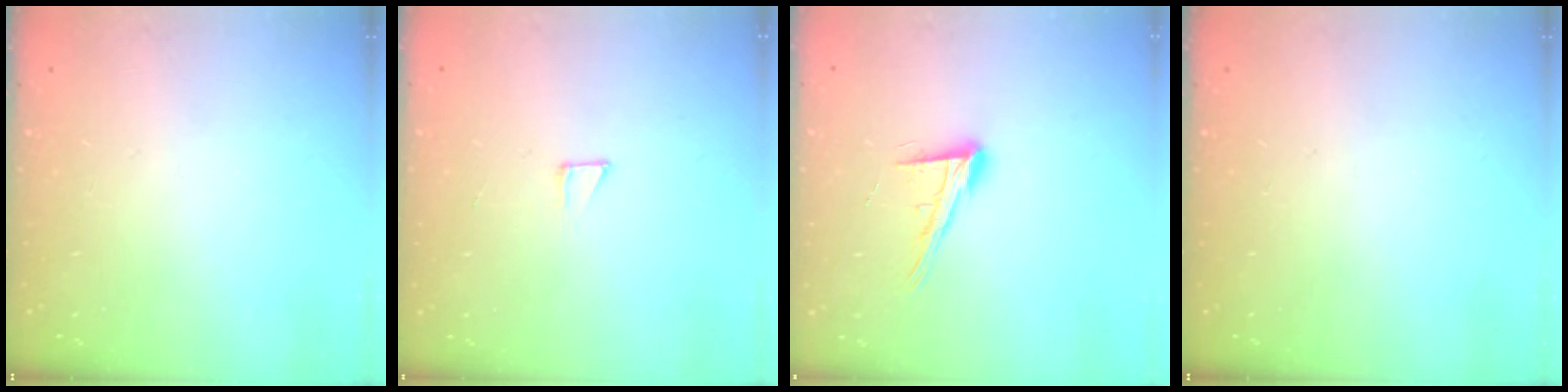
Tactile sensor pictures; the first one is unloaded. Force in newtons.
{"total": 2.6, "press": 2.6, "slide": 0.1}
{"total": 13.2, "press": 12.7, "slide": 3.4}
{"total": 0.0}